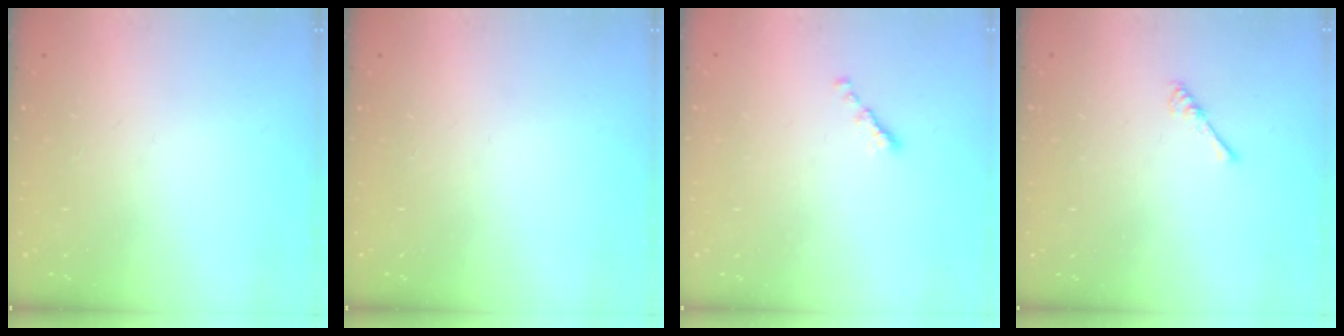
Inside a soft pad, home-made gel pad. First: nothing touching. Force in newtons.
{"total": 0.0}
{"total": 0.0}
{"total": 1.8, "press": 1.7, "slide": 0.4}